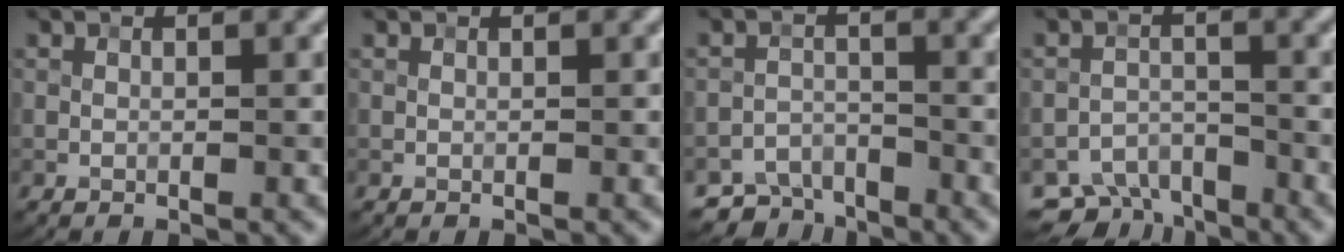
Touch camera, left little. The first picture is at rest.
{"total": 0.0}
{"total": 4.0, "force": [-3.3, 2.0, 0.9], "torque": [-0.006, -0.003, -0.061]}
{"total": 4.9, "force": [-4.1, 2.2, 1.3], "torque": [-0.010, -0.006, -0.072]}